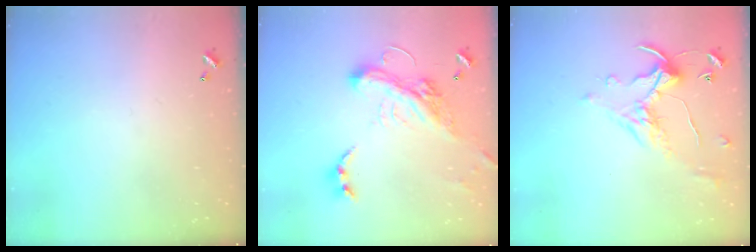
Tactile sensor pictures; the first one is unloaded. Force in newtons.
{"total": 7.8, "press": 7.6, "slide": 1.9}
{"total": 1.1, "press": 0.6, "slide": 0.9}